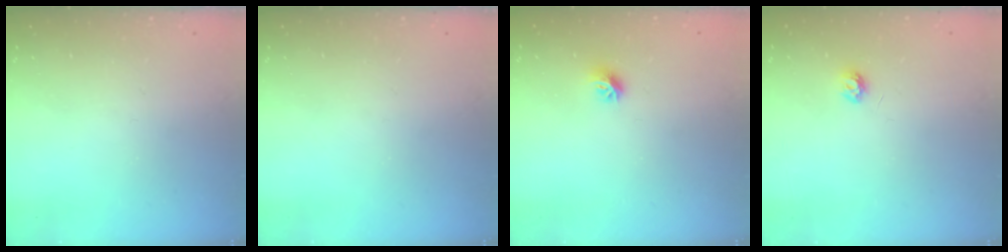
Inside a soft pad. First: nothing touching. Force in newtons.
{"total": 0.0}
{"total": 7.4, "press": 7.4, "slide": 0.7}
{"total": 4.6, "press": 4.6, "slide": 0.5}